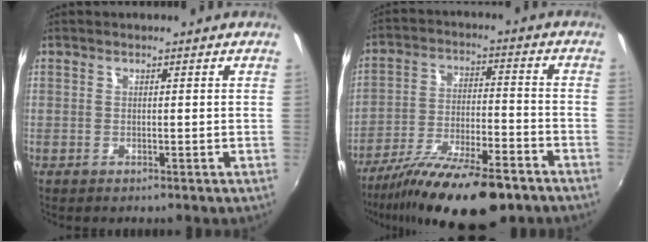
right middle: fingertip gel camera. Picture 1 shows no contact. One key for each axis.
{"total": 18.8, "fx": -14.2, "fy": 4.6, "fz": 11.5, "tx": -0.214, "ty": -0.038, "tz": -0.230}